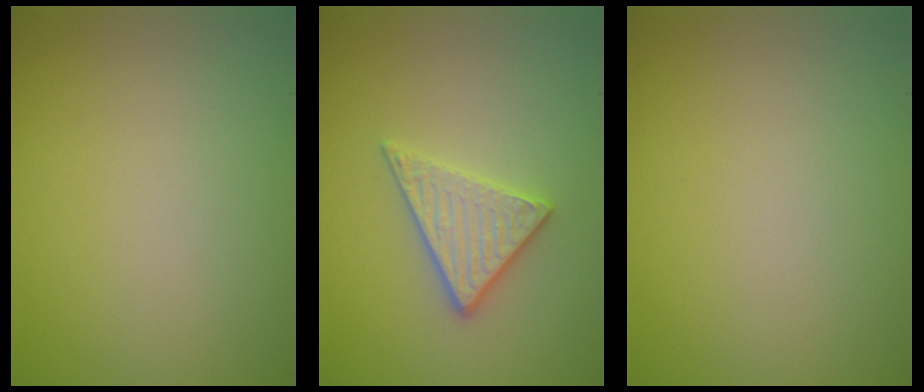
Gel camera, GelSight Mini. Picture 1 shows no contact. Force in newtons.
{"total": 3.3, "press": 2.9, "slide": 1.5}
{"total": 0.0}